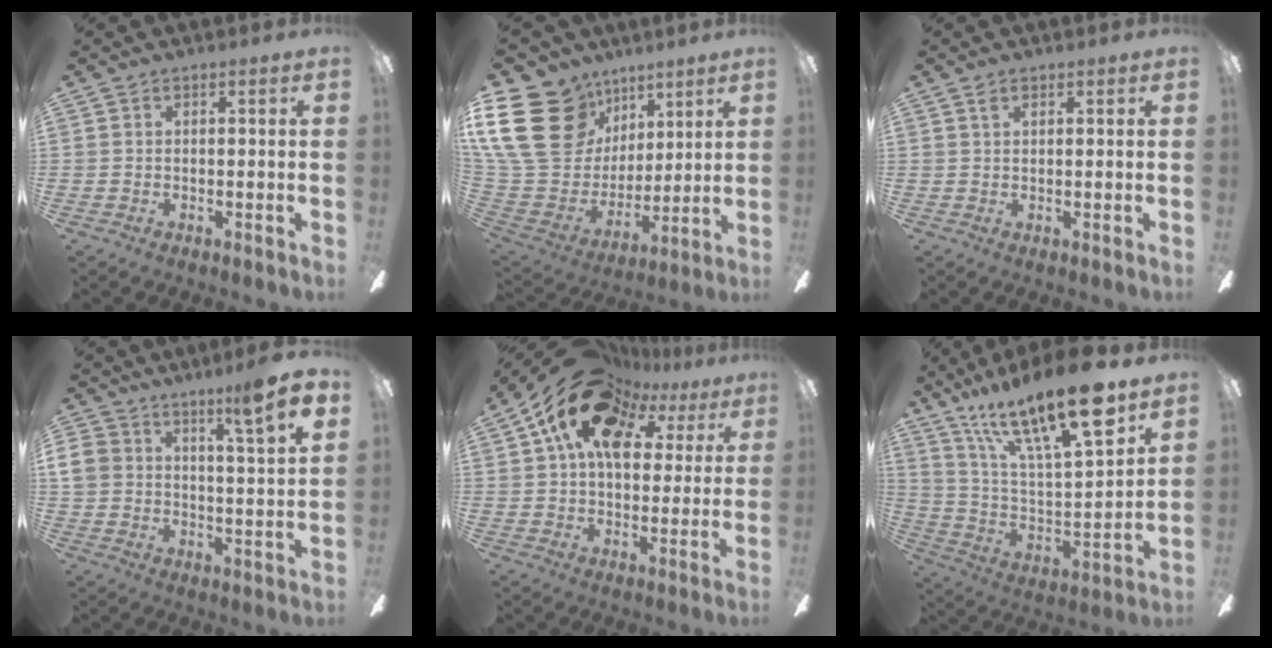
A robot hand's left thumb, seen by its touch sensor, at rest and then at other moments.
{"total": 25.6, "force": [11.0, 19.1, 13.1], "torque": [-0.278, -0.049, 0.227]}
{"total": 1.6, "force": [1.0, 0.9, 0.8], "torque": [-0.011, -0.003, 0.018]}
{"total": 12.7, "force": [8.0, 4.7, 8.6], "torque": [-0.132, -0.034, 0.136]}
{"total": 18.8, "force": [10.3, 11.4, 11.0], "torque": [-0.206, -0.036, 0.187]}
{"total": 22.7, "force": [16.0, 5.6, 15.1], "torque": [-0.264, -0.102, 0.260]}